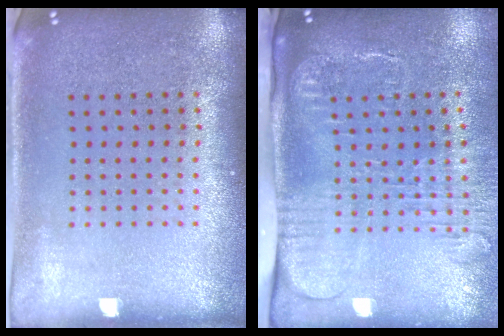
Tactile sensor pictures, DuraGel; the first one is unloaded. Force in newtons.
{"total": 2.6, "press": 2.0, "slide": 1.7}